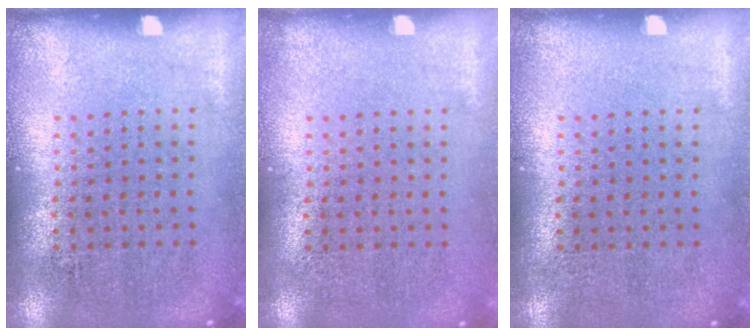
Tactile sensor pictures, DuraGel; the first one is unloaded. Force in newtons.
{"total": 0.0}
{"total": 0.0}